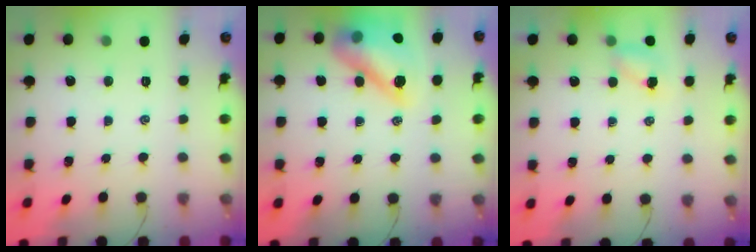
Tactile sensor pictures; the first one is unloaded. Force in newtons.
{"total": 15.5, "press": 15.0, "slide": 3.7}
{"total": 4.0, "press": 4.0, "slide": 0.7}